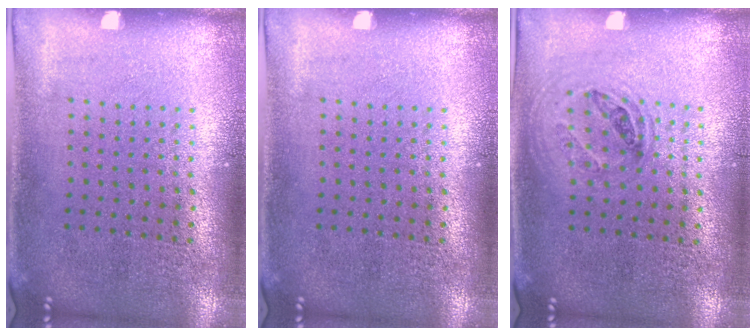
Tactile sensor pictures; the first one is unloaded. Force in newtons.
{"total": 0.0}
{"total": 1.0, "press": 0.9, "slide": 0.3}